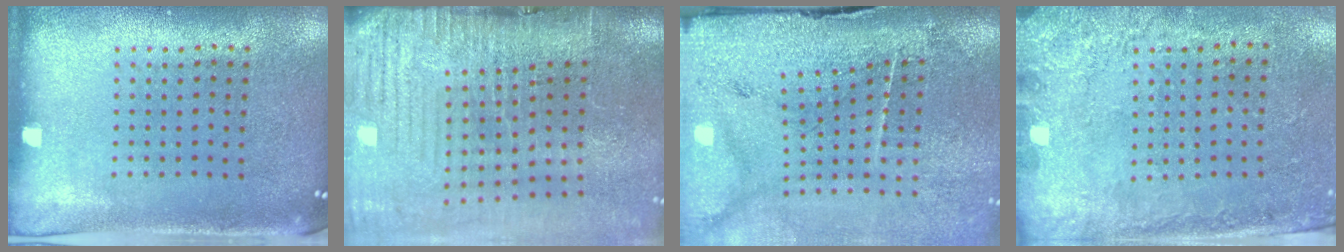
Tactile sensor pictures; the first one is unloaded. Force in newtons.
{"total": 4.7, "press": 3.8, "slide": 2.8}
{"total": 3.8, "press": 3.3, "slide": 1.8}
{"total": 2.7, "press": 2.1, "slide": 1.6}